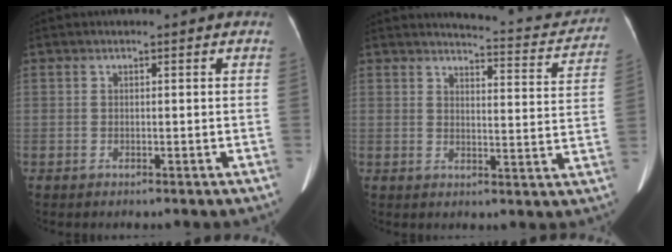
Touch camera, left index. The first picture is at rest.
{"total": 11.0, "force": [10.6, 1.6, 2.5], "torque": [-0.020, -0.025, 0.108]}